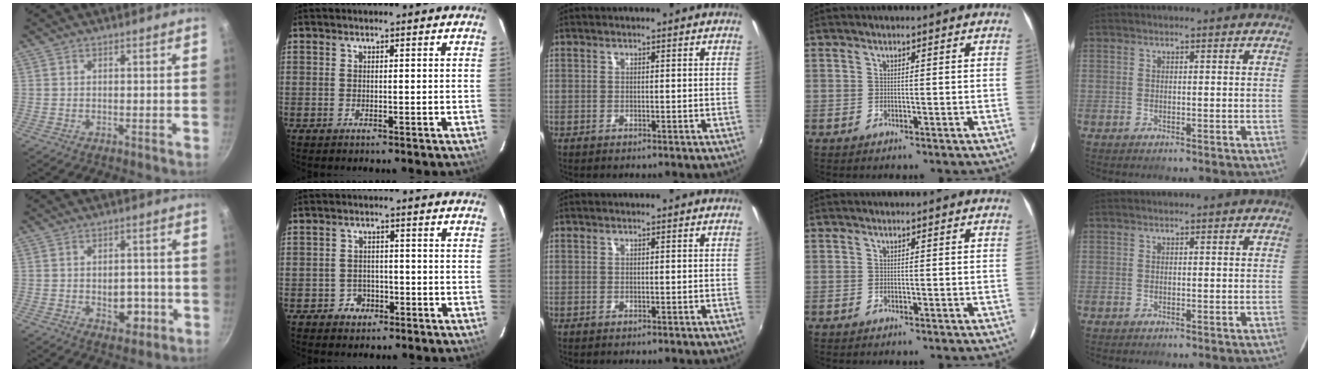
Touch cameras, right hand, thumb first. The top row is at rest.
{"thumb": {"total": 6.5, "force": [-1.6, 4.2, 4.6], "torque": [-0.035, 0.006, -0.018]}, "index": {"total": 3.5, "force": [-1.9, 3.0, 0.4], "torque": [-0.011, 0.011, -0.027]}}